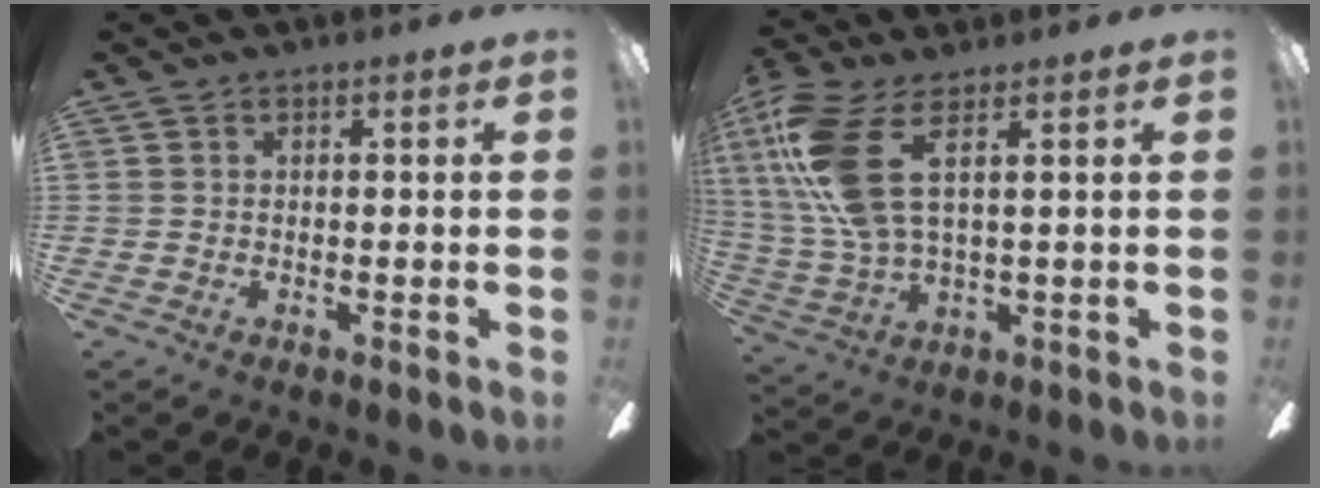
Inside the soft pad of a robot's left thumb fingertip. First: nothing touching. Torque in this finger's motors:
{"motor_torque": [-0.26, 0.96, 1.42, -1.35, 0.51]}